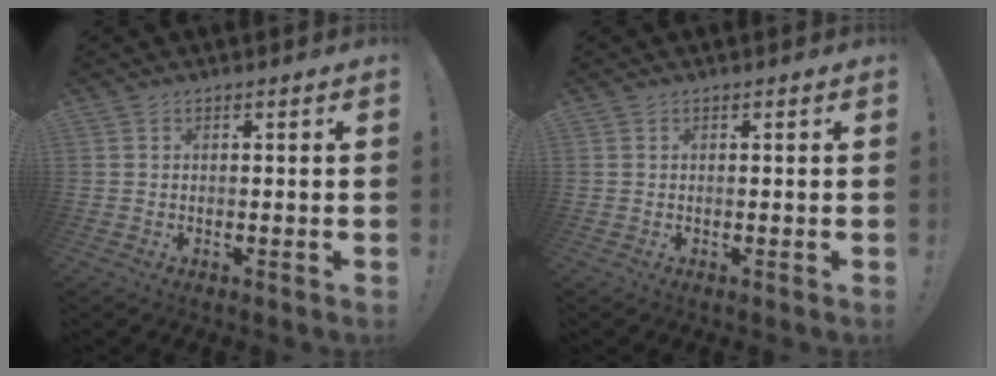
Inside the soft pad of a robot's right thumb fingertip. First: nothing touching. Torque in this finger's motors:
{"motor_torque": [0.00, 0.04, -0.08, 0.06, 0.04]}